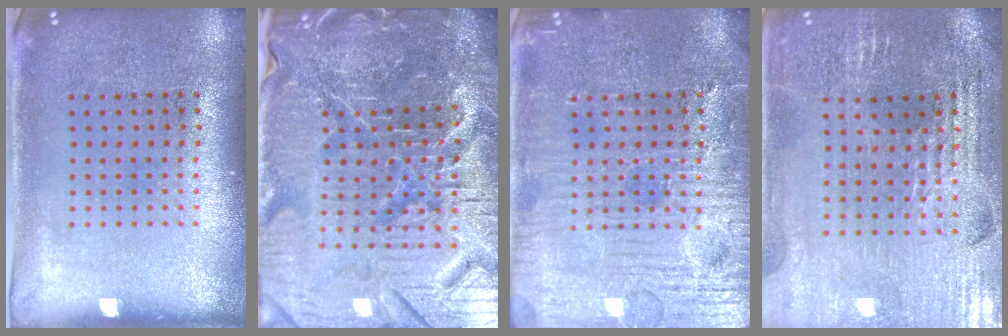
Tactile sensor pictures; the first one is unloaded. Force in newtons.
{"total": 7.2, "press": 6.5, "slide": 3.3}
{"total": 6.1, "press": 6.1, "slide": 0.6}
{"total": 2.9, "press": 2.9, "slide": 0.5}